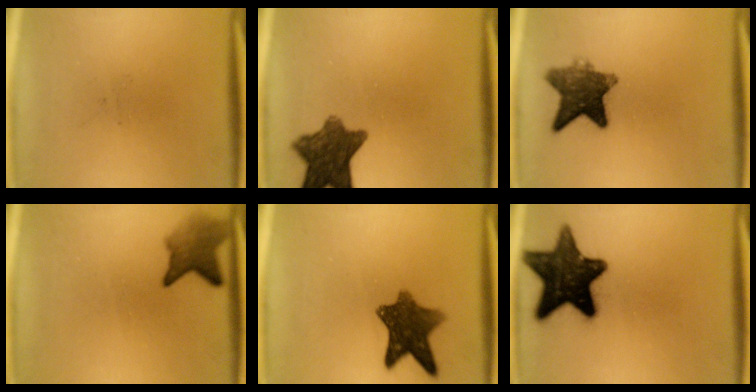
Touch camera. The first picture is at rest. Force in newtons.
{"total": 10.0}
{"total": 8.5}
{"total": 4.7}
{"total": 9.3}
{"total": 16.6}